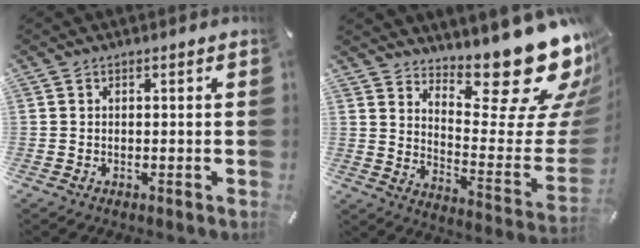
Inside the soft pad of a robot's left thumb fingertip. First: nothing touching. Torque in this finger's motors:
{"motor_torque": [3.32, 1.68, 1.44, -1.34, 0.17]}